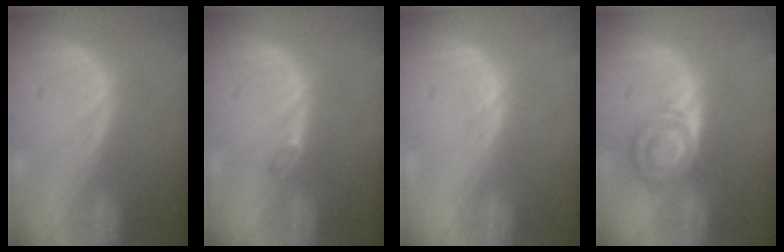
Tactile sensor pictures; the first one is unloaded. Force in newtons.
{"total": 1.2, "press": 1.2, "slide": 0.4}
{"total": 0.7, "press": 0.6, "slide": 0.3}
{"total": 6.0, "press": 6.0, "slide": 0.2}